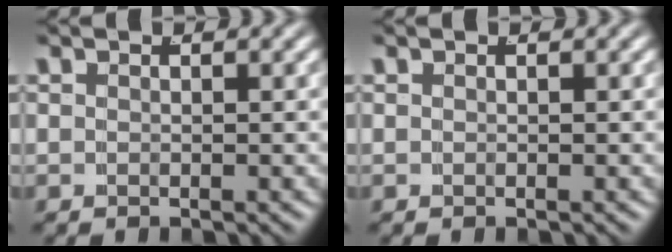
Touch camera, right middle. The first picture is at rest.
{"total": 0.0}